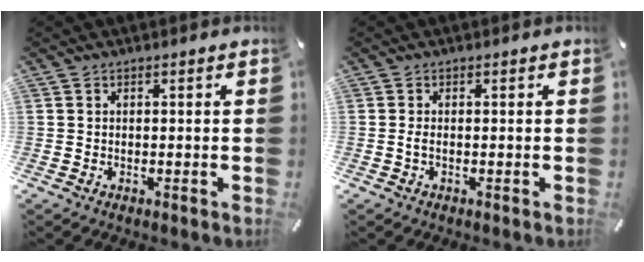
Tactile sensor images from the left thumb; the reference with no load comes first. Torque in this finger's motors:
{"motor_torque": [-0.21, -0.29, 0.00, -0.07, 0.00]}